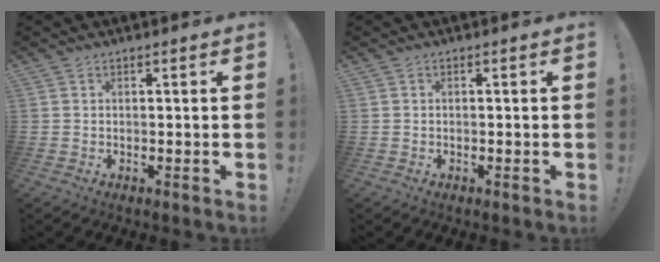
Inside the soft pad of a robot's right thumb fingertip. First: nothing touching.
{"total": 0.0}